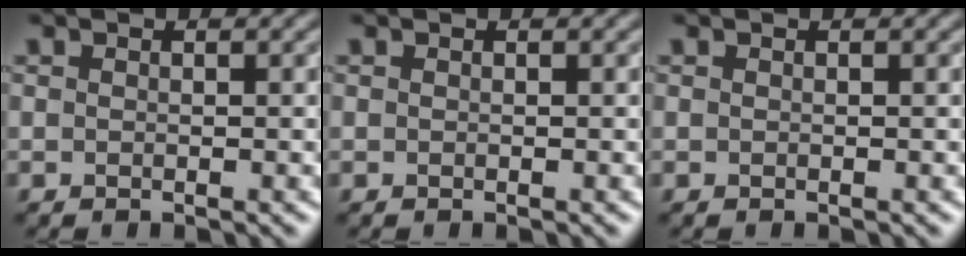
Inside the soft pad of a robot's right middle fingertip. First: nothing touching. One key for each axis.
{"total": 0.0}
{"total": 0.0}